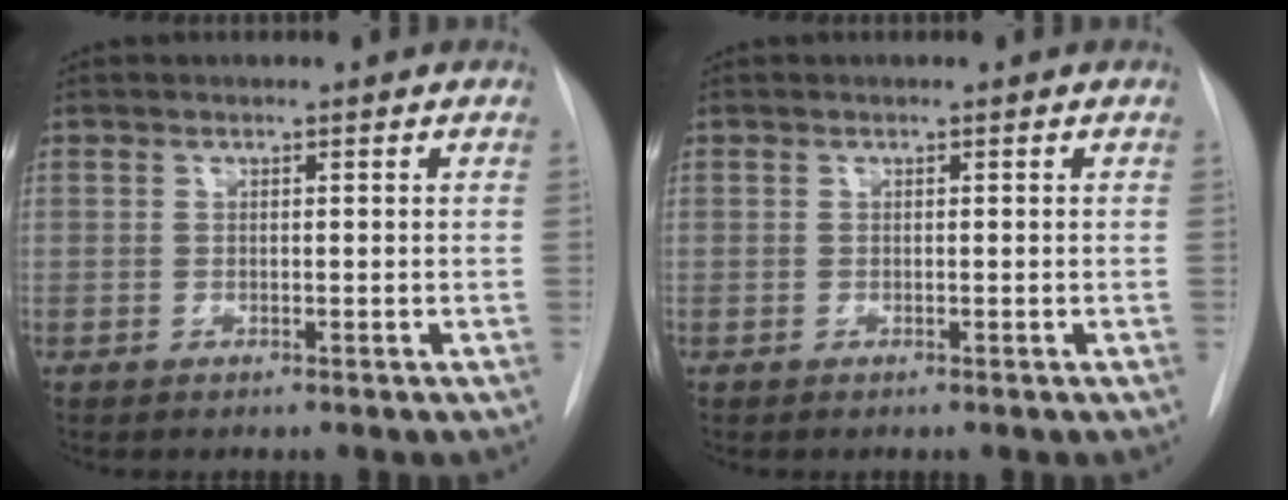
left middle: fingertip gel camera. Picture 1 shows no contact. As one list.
[{"total": 0.0}]